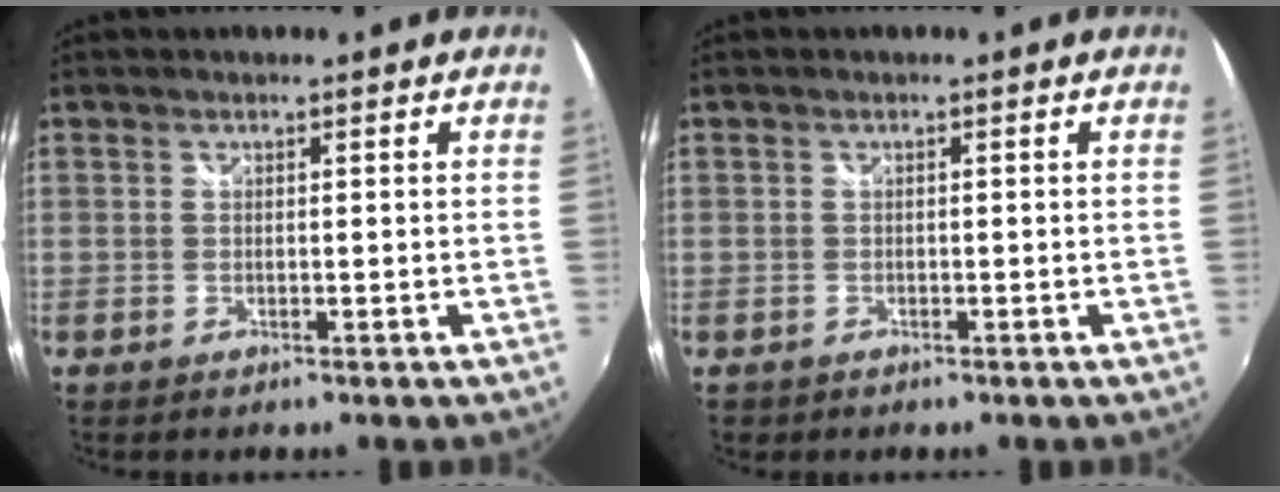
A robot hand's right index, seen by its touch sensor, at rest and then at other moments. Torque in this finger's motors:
{"motor_torque": [-0.05, -0.05, -0.53, -0.21]}